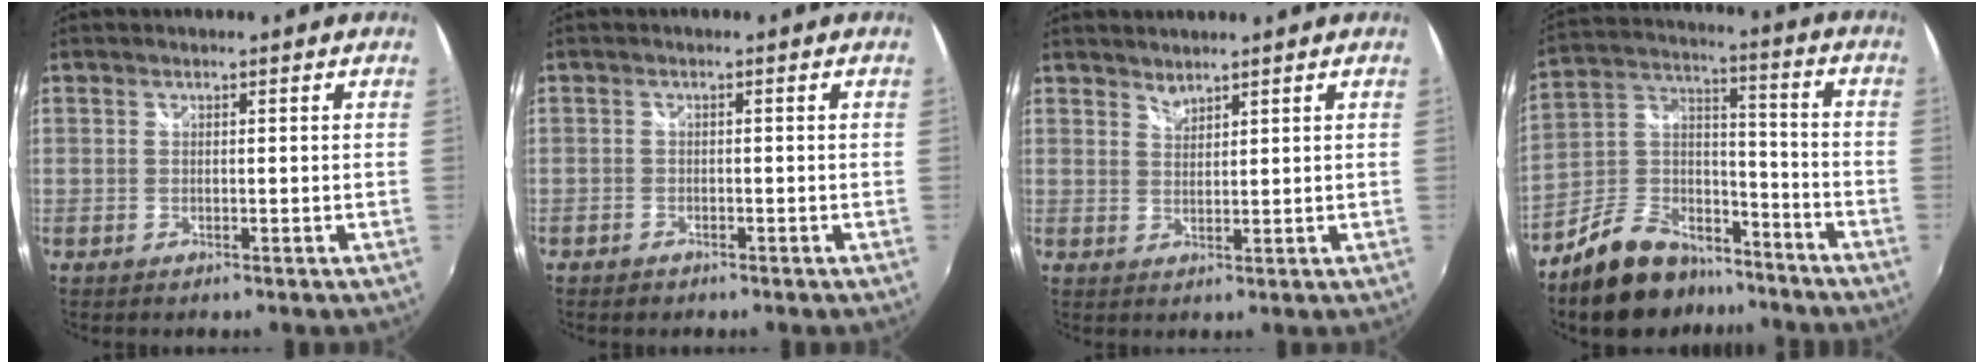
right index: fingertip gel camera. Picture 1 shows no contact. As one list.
[{"total": 1.8, "force": [-1.3, 1.2, 0.2], "torque": [-0.009, -0.001, -0.022]}, {"total": 1.9, "force": [1.8, 0.4, 0.3], "torque": [-0.001, 0.002, 0.033]}, {"total": 15.7, "force": [-11.4, 8.5, 6.7], "torque": [-0.149, 0.036, -0.181]}]